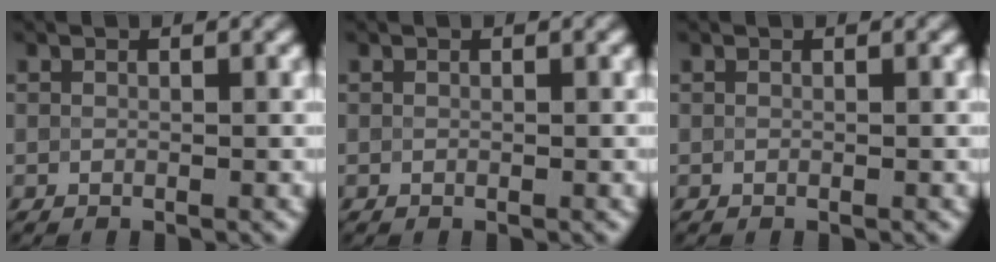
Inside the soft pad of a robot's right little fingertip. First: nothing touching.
{"total": 0.0}
{"total": 0.0}